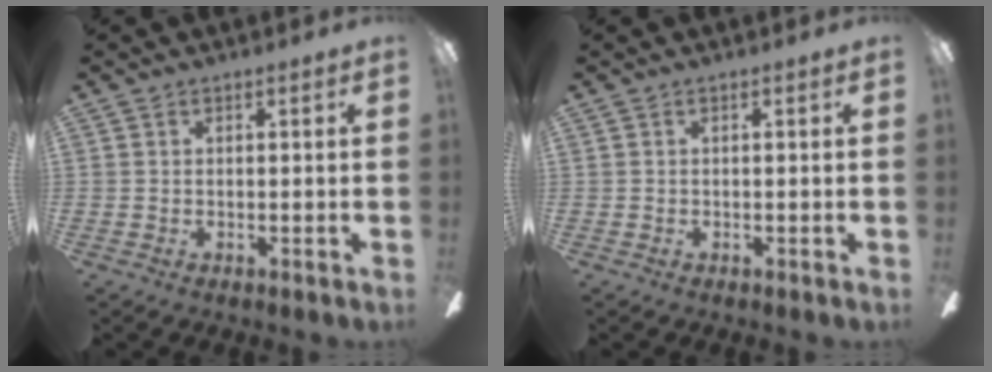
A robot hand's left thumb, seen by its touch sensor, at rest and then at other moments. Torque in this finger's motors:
{"motor_torque": [-0.02, -0.02, 0.01, -0.02, 0.00]}